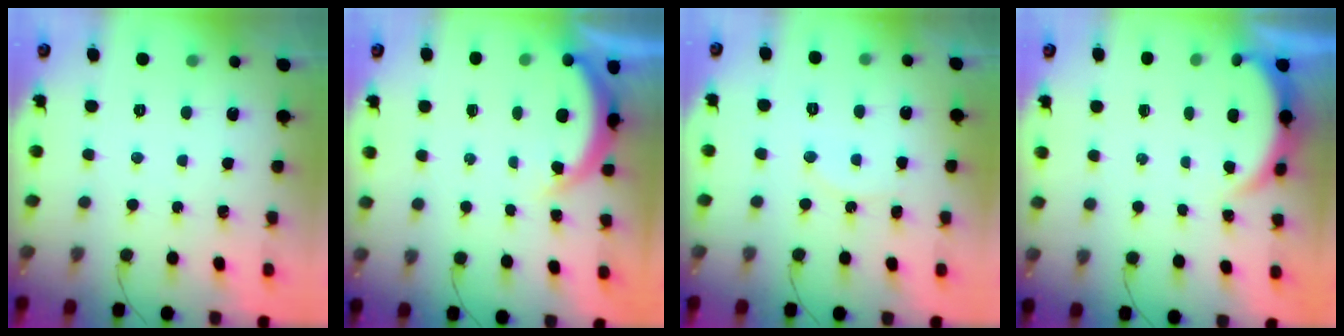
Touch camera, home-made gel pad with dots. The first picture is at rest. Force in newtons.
{"total": 4.4, "press": 4.4, "slide": 0.3}
{"total": 5.9, "press": 5.5, "slide": 2.2}
{"total": 2.8, "press": 2.7, "slide": 0.6}